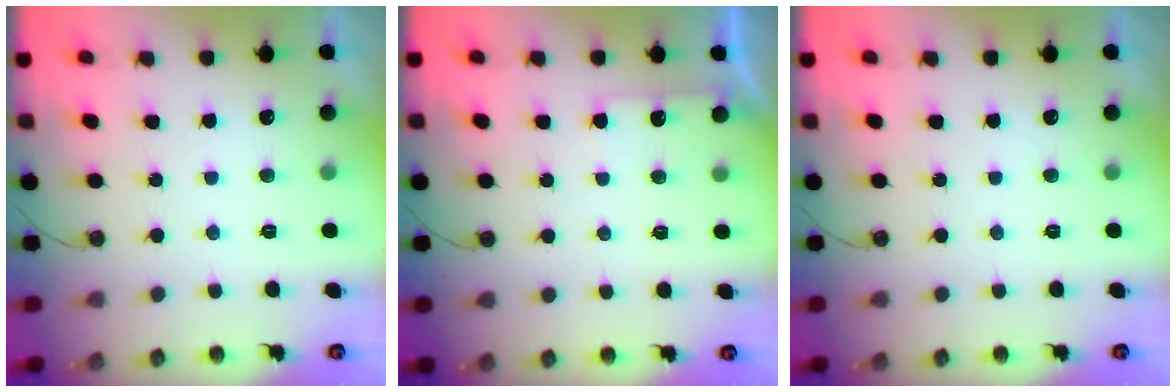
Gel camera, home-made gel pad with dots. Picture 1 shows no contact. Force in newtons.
{"total": 4.1, "press": 4.1, "slide": 0.5}
{"total": 0.0}